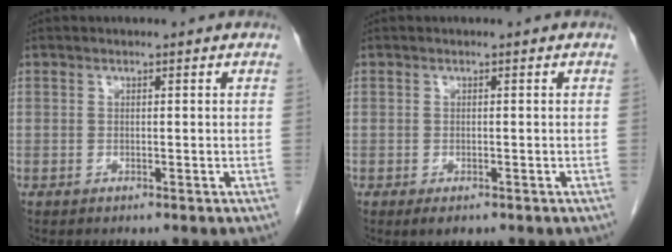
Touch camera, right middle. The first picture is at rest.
{"total": 2.0, "force": [-1.2, 0.9, 1.3], "torque": [-0.016, -0.001, -0.011]}